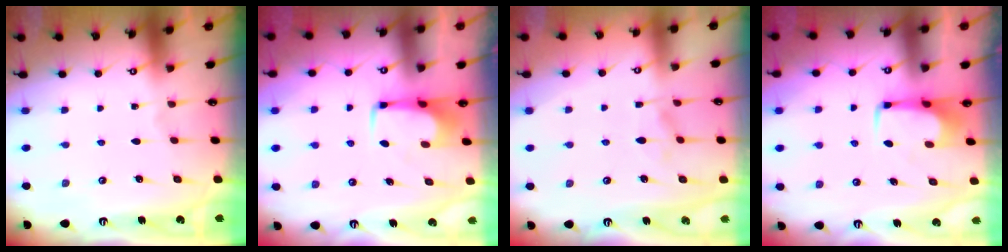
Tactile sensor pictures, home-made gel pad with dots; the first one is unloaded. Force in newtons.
{"total": 0.6, "press": 0.5, "slide": 0.2}
{"total": 1.6, "press": 1.3, "slide": 0.9}
{"total": 0.6, "press": 0.5, "slide": 0.2}